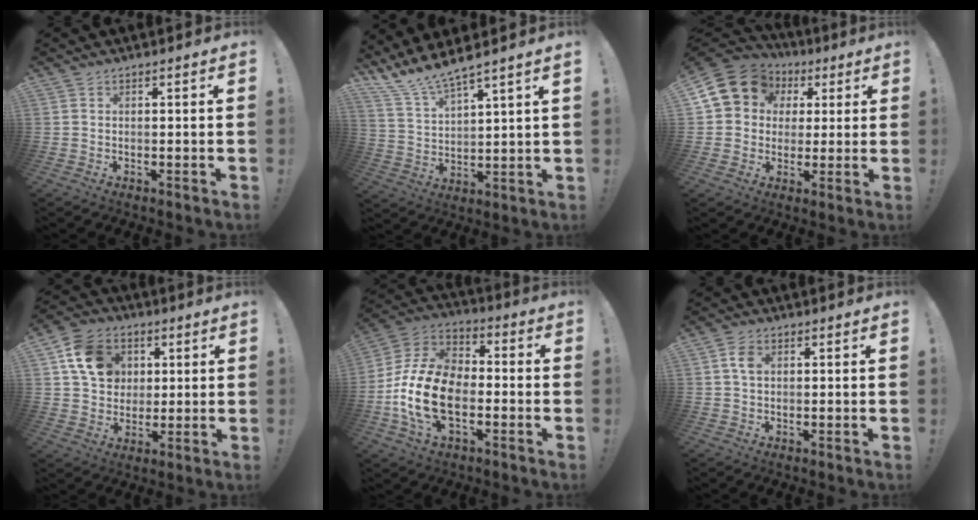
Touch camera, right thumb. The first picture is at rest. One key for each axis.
{"total": 8.9, "fx": 8.4, "fy": 0.1, "fz": 2.9, "tx": -0.083, "ty": -0.057, "tz": 0.152}
{"total": 13.7, "fx": 4.8, "fy": 11.5, "fz": 5.8, "tx": -0.087, "ty": -0.014, "tz": 0.100}
{"total": 14.4, "fx": 4.9, "fy": 11.8, "fz": 6.6, "tx": -0.095, "ty": -0.007, "tz": 0.102}
{"total": 20.3, "fx": -5.6, "fy": 12.6, "fz": 14.9, "tx": -0.300, "ty": 0.039, "tz": -0.087}
{"total": 4.1, "fx": 1.0, "fy": 2.8, "fz": 2.8, "tx": -0.041, "ty": 0.002, "tz": 0.017}